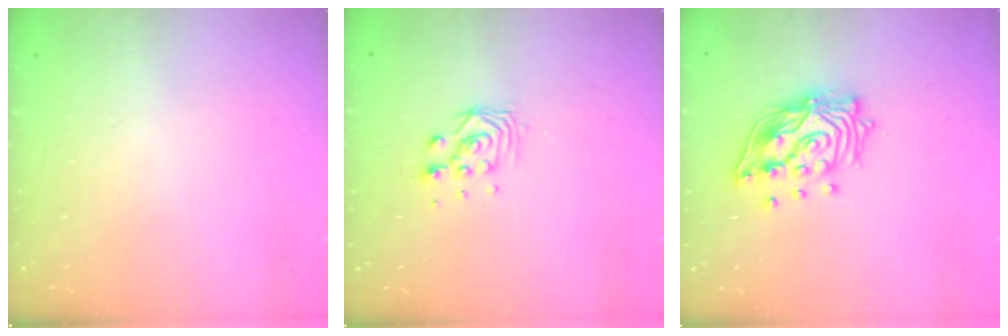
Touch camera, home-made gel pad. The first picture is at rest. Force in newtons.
{"total": 5.1, "press": 5.0, "slide": 0.4}
{"total": 16.0, "press": 15.9, "slide": 2.0}